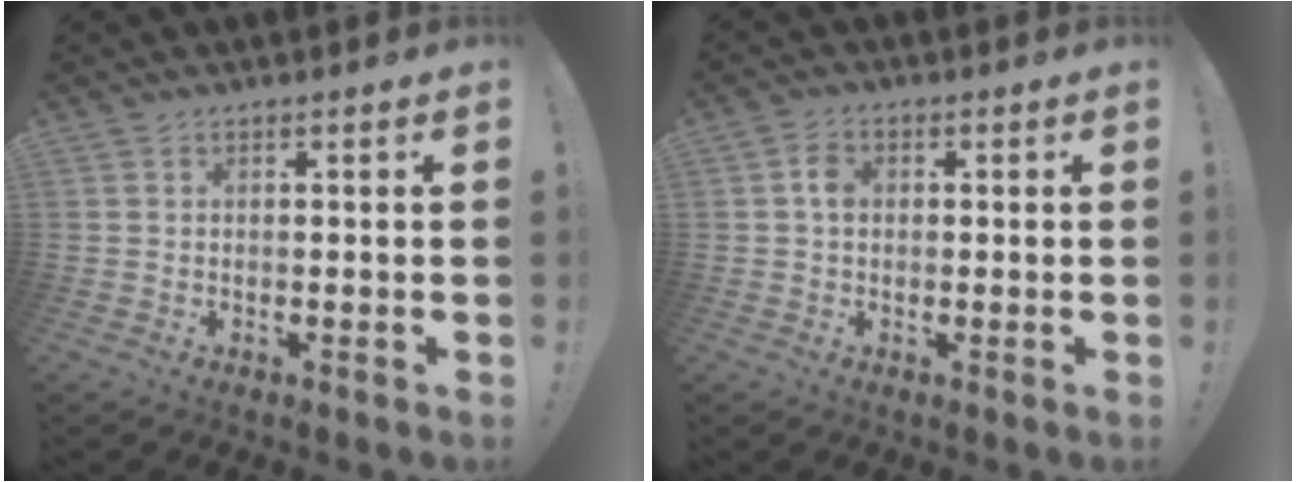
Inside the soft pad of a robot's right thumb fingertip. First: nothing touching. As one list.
[{"total": 3.5, "force": [0.0, 2.6, 2.3], "torque": [-0.030, 0.004, -0.003]}]